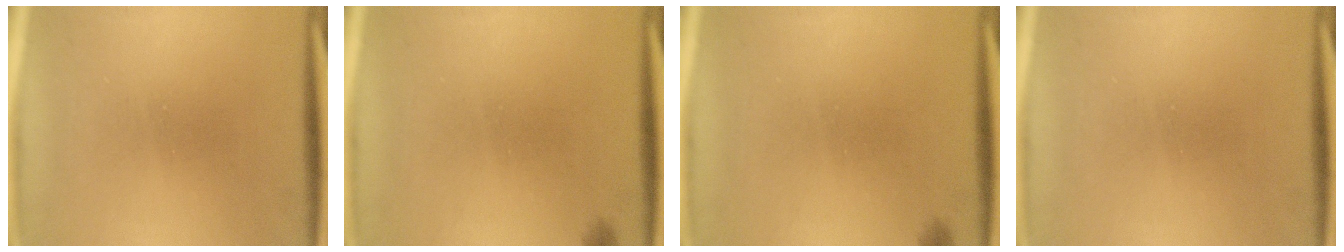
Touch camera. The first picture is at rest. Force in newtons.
{"total": 0.6}
{"total": 0.6}
{"total": 0.0}